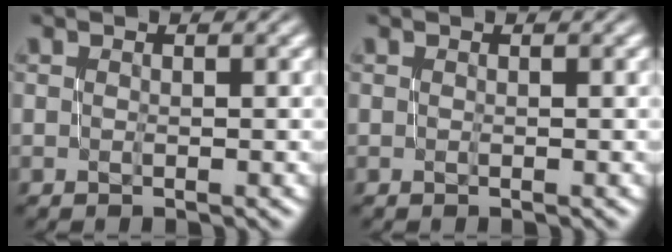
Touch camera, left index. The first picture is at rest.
{"total": 0.0}